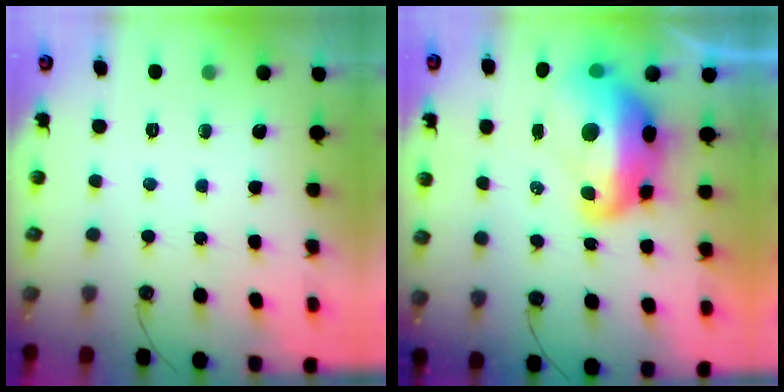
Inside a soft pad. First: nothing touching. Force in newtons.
{"total": 10.1, "press": 10.0, "slide": 1.3}